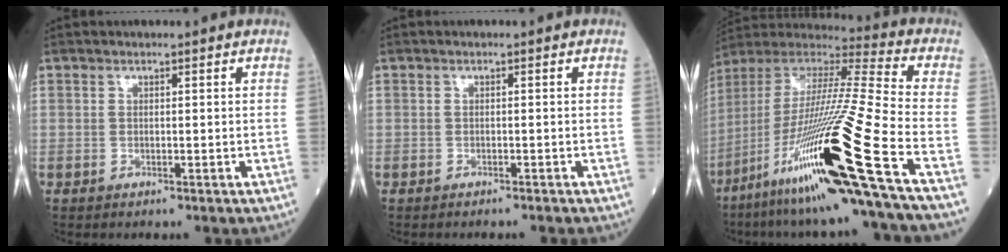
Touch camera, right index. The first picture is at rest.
{"total": 2.4, "force": [-2.2, 0.1, 0.9], "torque": [-0.017, -0.002, -0.025]}
{"total": 27.2, "force": [-12.9, -1.5, 23.9], "torque": [-0.448, -0.047, -0.236]}